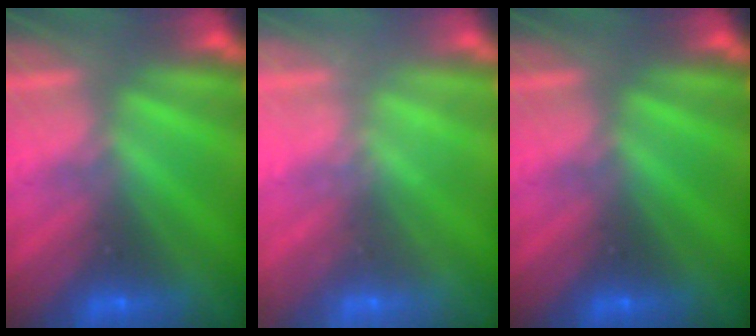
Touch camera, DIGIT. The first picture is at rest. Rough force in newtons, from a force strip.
{"total": 2.4}
{"total": 0.0}